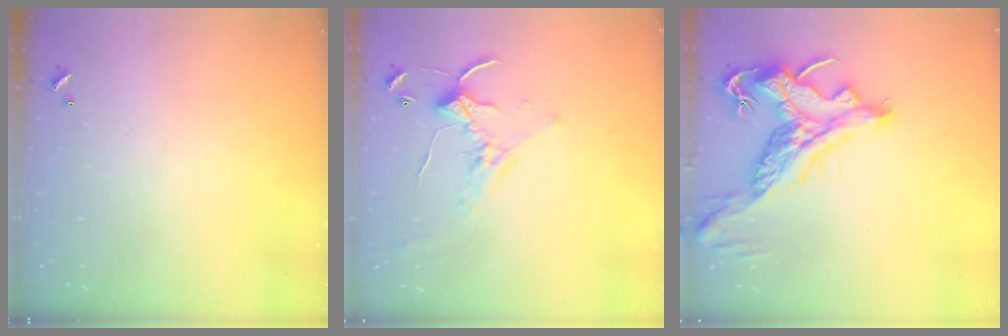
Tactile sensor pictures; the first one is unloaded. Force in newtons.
{"total": 1.9, "press": 1.9, "slide": 0.6}
{"total": 4.6, "press": 4.2, "slide": 2.0}